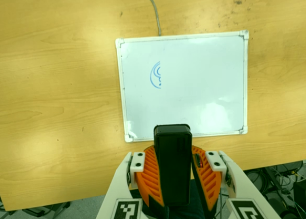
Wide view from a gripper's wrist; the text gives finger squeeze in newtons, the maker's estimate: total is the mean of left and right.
{"total": 10.8, "left": 9.6, "right": 11.9}